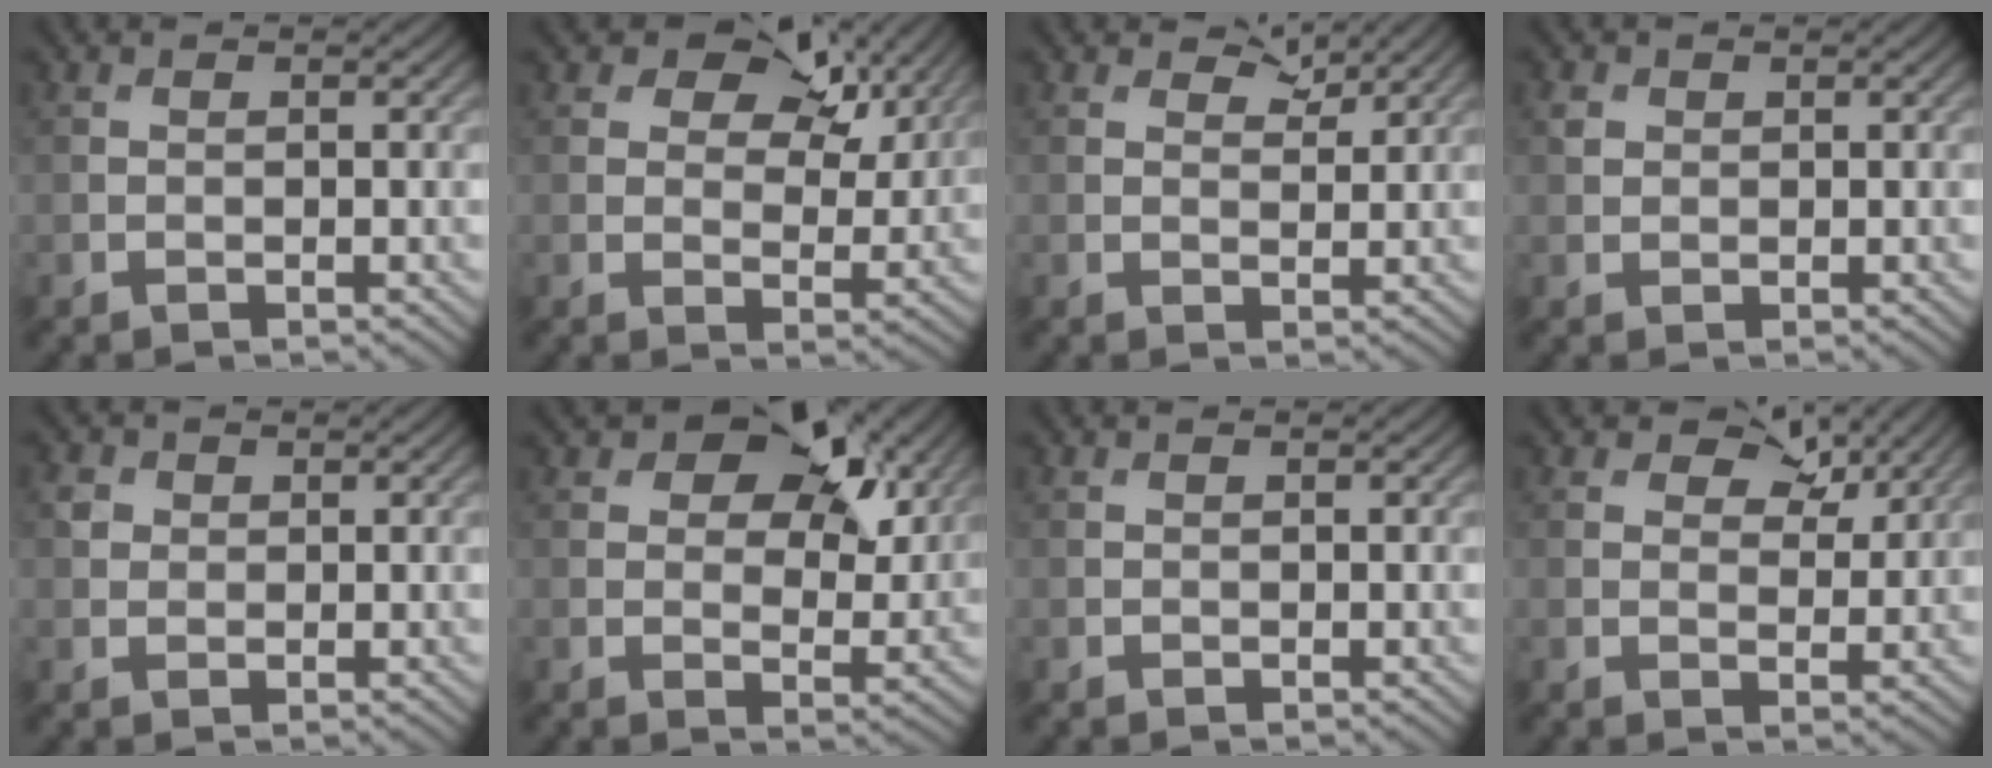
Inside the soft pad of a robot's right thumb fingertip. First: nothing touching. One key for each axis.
{"total": 9.4, "fx": 5.3, "fy": 5.4, "fz": 5.6, "tx": -0.090, "ty": 0.006, "tz": 0.080}
{"total": 2.6, "fx": 2.0, "fy": 1.1, "fz": 1.2, "tx": -0.018, "ty": -0.002, "tz": 0.037}
{"total": 1.2, "fx": 0.5, "fy": 1.0, "fz": 0.3, "tx": -0.008, "ty": -0.001, "tz": 0.008}
{"total": 1.8, "fx": 0.5, "fy": 1.7, "fz": 0.5, "tx": -0.011, "ty": -0.002, "tz": 0.005}
{"total": 11.5, "fx": 6.3, "fy": 6.3, "fz": 7.3, "tx": -0.111, "ty": 0.003, "tz": 0.095}
{"total": 0.0}
{"total": 5.3, "fx": 3.4, "fy": 2.9, "fz": 3.0, "tx": -0.042, "ty": -0.002, "tz": 0.050}